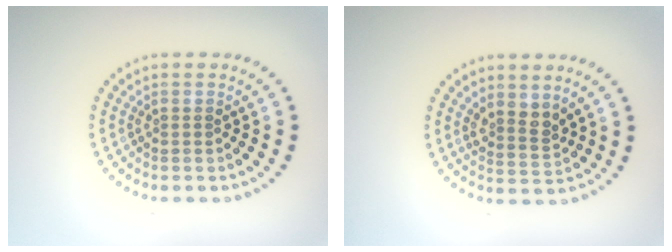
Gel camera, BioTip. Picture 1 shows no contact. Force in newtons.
{"total": 2.2, "press": 1.7, "slide": 1.4}